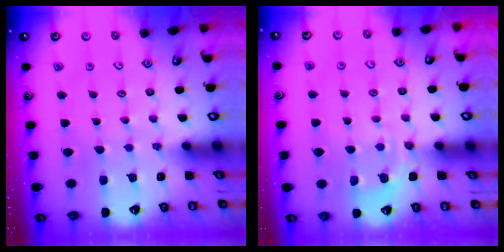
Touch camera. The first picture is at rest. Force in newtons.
{"total": 5.0, "press": 4.7, "slide": 1.8}